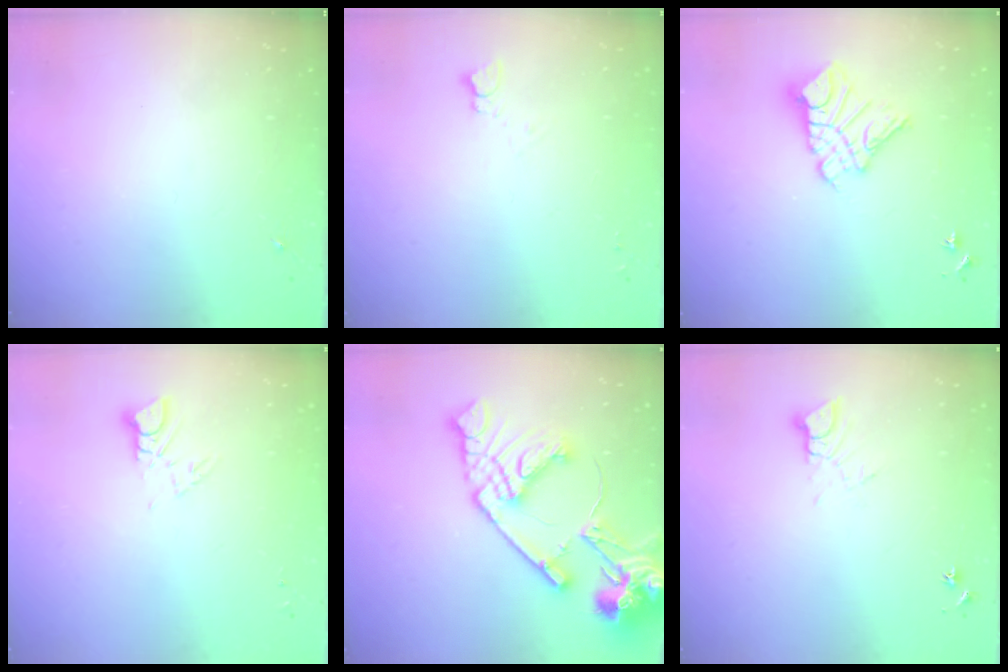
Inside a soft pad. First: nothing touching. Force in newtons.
{"total": 2.5, "press": 2.5, "slide": 0.2}
{"total": 11.7, "press": 11.7, "slide": 1.2}
{"total": 3.6, "press": 3.6, "slide": 0.2}
{"total": 20.6, "press": 20.5, "slide": 2.7}
{"total": 5.4, "press": 5.4, "slide": 0.5}